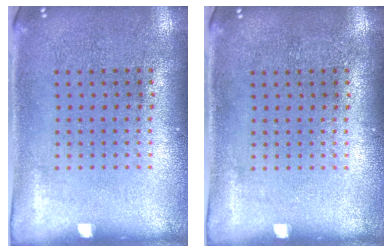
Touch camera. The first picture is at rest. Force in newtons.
{"total": 0.0}